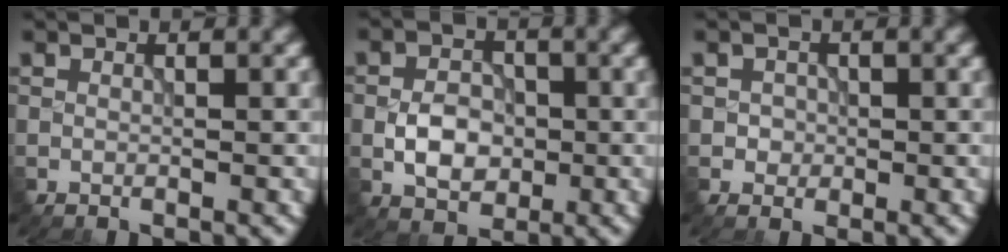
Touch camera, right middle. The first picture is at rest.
{"total": 3.9, "force": [-0.8, 2.8, 2.6], "torque": [-0.043, 0.002, -0.016]}
{"total": 1.1, "force": [0.0, 1.1, 0.3], "torque": [0.003, -0.004, 0.001]}